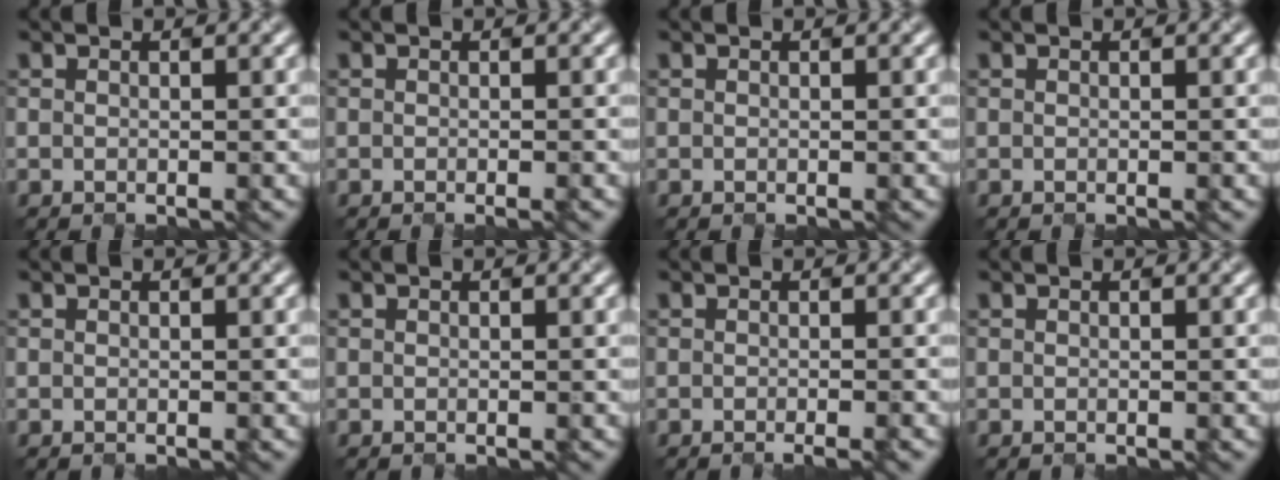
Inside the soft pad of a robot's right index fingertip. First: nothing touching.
{"total": 0.9, "force": [-0.3, 0.3, 0.8], "torque": [-0.006, 0.002, -0.007]}
{"total": 0.0}
{"total": 0.0}
{"total": 0.0}
{"total": 0.0}
{"total": 1.5, "force": [-0.6, 0.4, 1.3], "torque": [-0.007, -0.001, -0.009]}
{"total": 0.0}